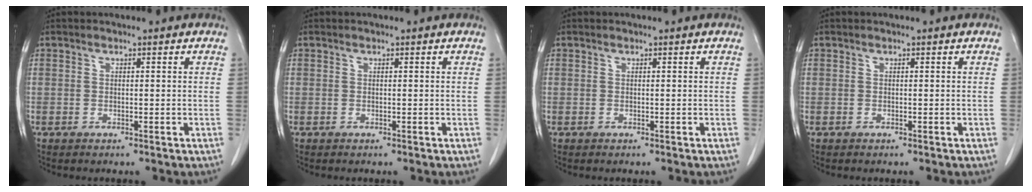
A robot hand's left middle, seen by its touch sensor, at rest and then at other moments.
{"total": 0.0}
{"total": 0.0}
{"total": 0.0}